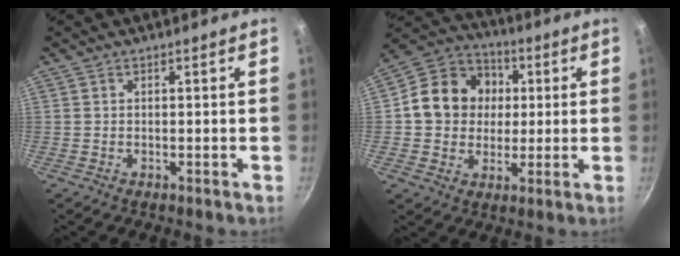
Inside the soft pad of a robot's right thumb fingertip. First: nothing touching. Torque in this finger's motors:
{"motor_torque": [0.00, 0.21, 0.74, -0.64, 0.09]}